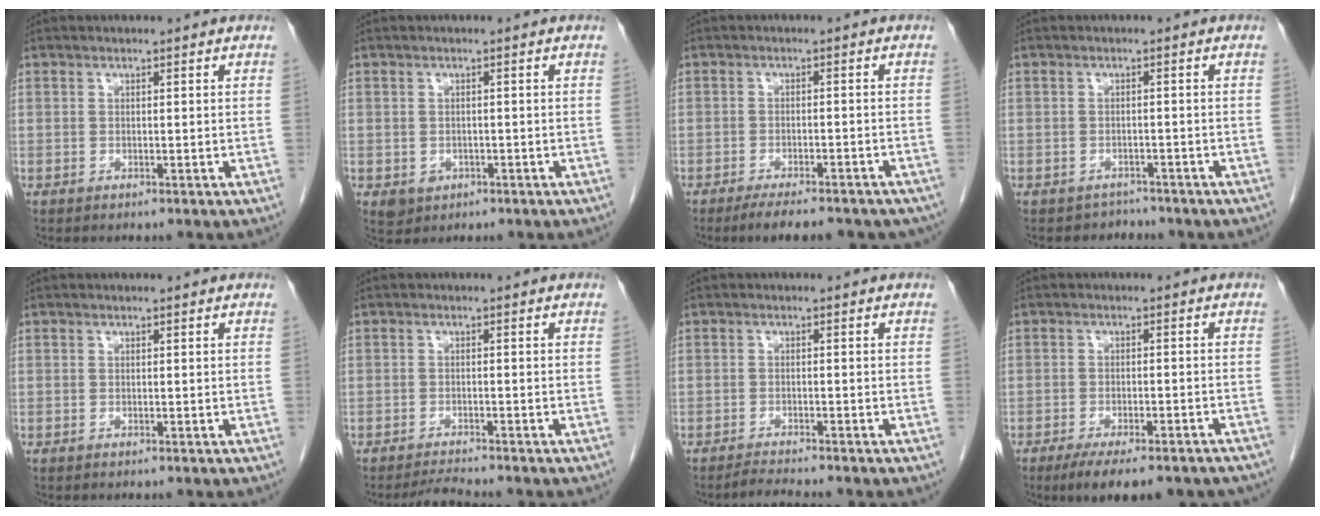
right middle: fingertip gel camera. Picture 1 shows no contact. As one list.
[{"total": 2.7, "force": [-1.0, 2.4, 0.8], "torque": [-0.014, 0.001, -0.005]}, {"total": 11.4, "force": [-9.6, 3.1, 5.4], "torque": [-0.064, 0.002, -0.118]}, {"total": 2.6, "force": [-2.2, 1.3, -0.7], "torque": [0.004, 0.005, -0.033]}, {"total": 0.0}, {"total": 2.4, "force": [-2.3, -0.6, 0.2], "torque": [-0.011, -0.016, -0.039]}, {"total": 2.6, "force": [-2.5, -0.4, 0.7], "torque": [-0.020, -0.013, -0.044]}, {"total": 12.4, "force": [-10.0, 2.9, 6.8], "torque": [-0.081, -0.008, -0.131]}]